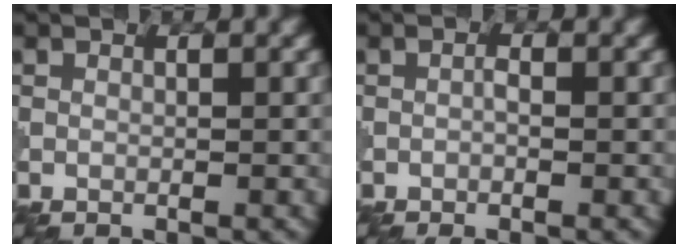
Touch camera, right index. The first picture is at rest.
{"total": 1.3, "force": [-0.5, 0.2, 1.1], "torque": [-0.021, 0.000, -0.011]}